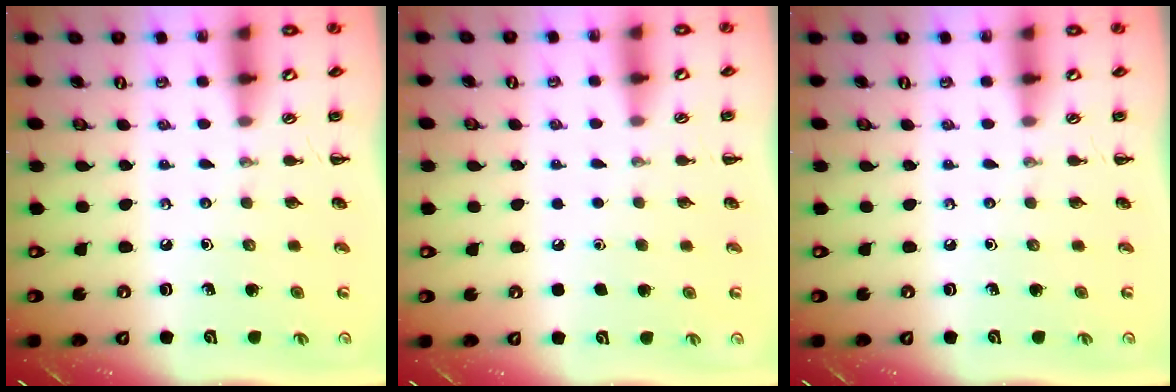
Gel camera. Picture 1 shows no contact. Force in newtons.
{"total": 1.7, "press": 1.7, "slide": 0.1}
{"total": 0.0}